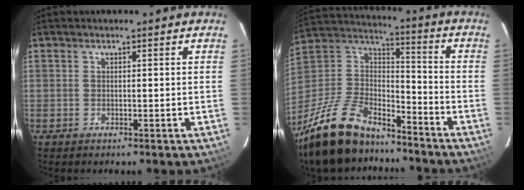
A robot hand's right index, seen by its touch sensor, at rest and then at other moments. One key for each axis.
{"total": 24.6, "fx": -18.4, "fy": 10.3, "fz": 12.7, "tx": -0.277, "ty": 0.001, "tz": -0.310}